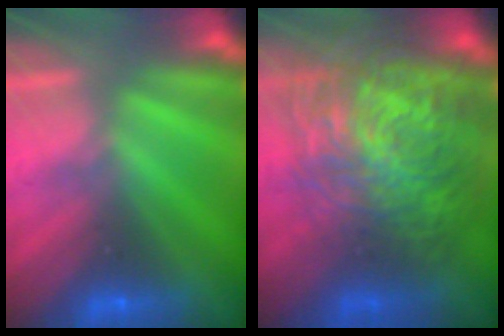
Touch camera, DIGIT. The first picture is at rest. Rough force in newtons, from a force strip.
{"total": 8.1}